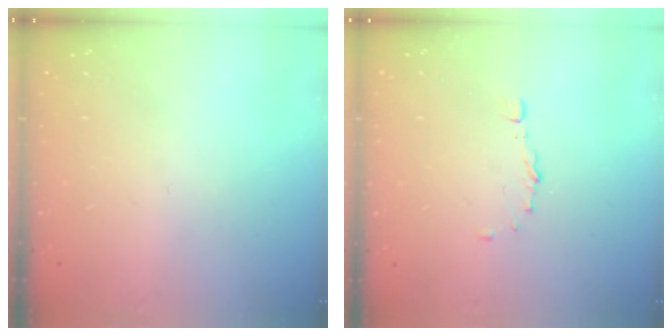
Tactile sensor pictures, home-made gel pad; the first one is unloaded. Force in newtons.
{"total": 4.0, "press": 3.9, "slide": 0.7}